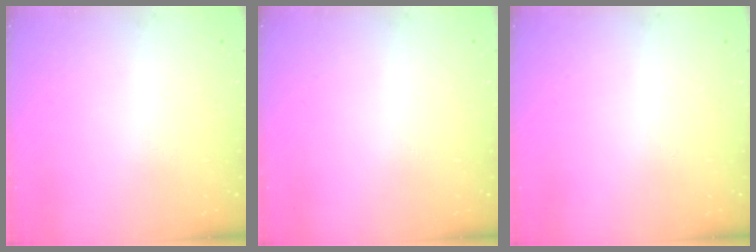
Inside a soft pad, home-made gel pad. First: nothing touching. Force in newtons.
{"total": 0.0}
{"total": 0.0}